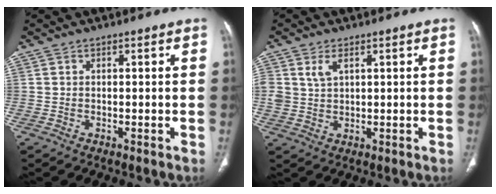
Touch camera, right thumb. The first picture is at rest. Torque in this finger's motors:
{"motor_torque": [0.09, 0.00, 0.19, 0.16, -0.01]}